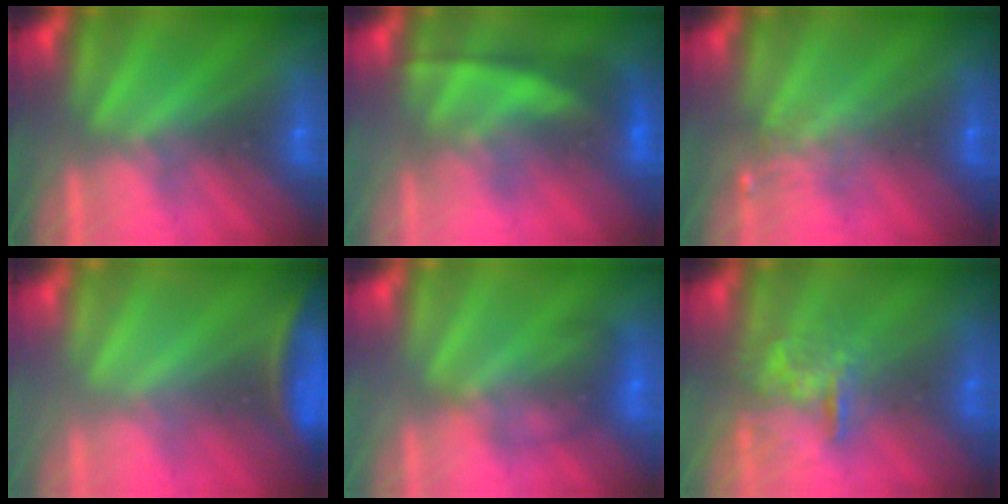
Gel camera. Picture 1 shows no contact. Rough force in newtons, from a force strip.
{"total": 2.7}
{"total": 2.2}
{"total": 3.5}
{"total": 1.7}
{"total": 4.2}